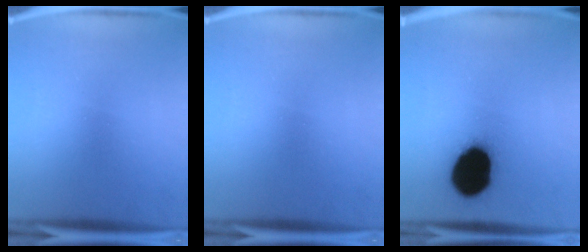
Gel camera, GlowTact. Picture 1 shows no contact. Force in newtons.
{"total": 0.0}
{"total": 20.4}